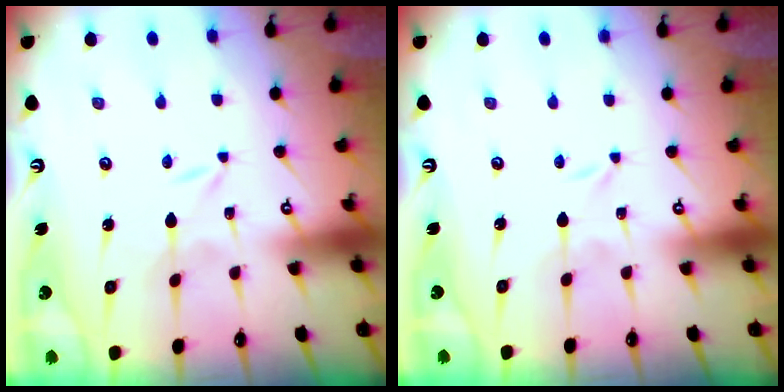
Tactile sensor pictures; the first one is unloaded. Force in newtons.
{"total": 0.0}